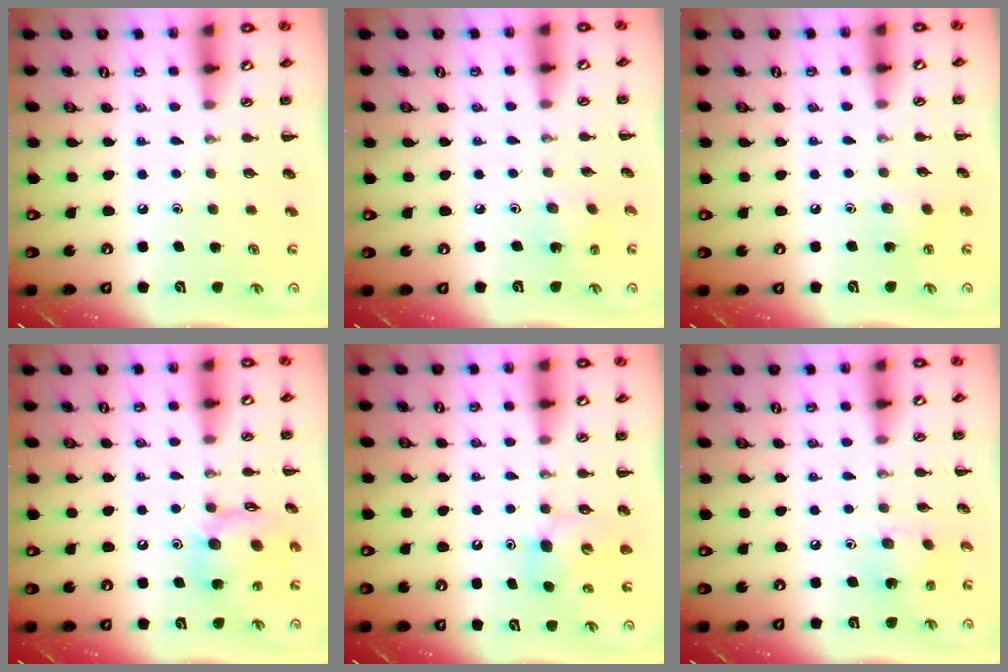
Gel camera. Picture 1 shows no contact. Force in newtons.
{"total": 1.6, "press": 1.4, "slide": 0.6}
{"total": 4.8, "press": 4.6, "slide": 1.4}
{"total": 14.2, "press": 14.1, "slide": 1.7}
{"total": 5.6, "press": 5.6, "slide": 0.7}
{"total": 2.8, "press": 2.8, "slide": 0.5}